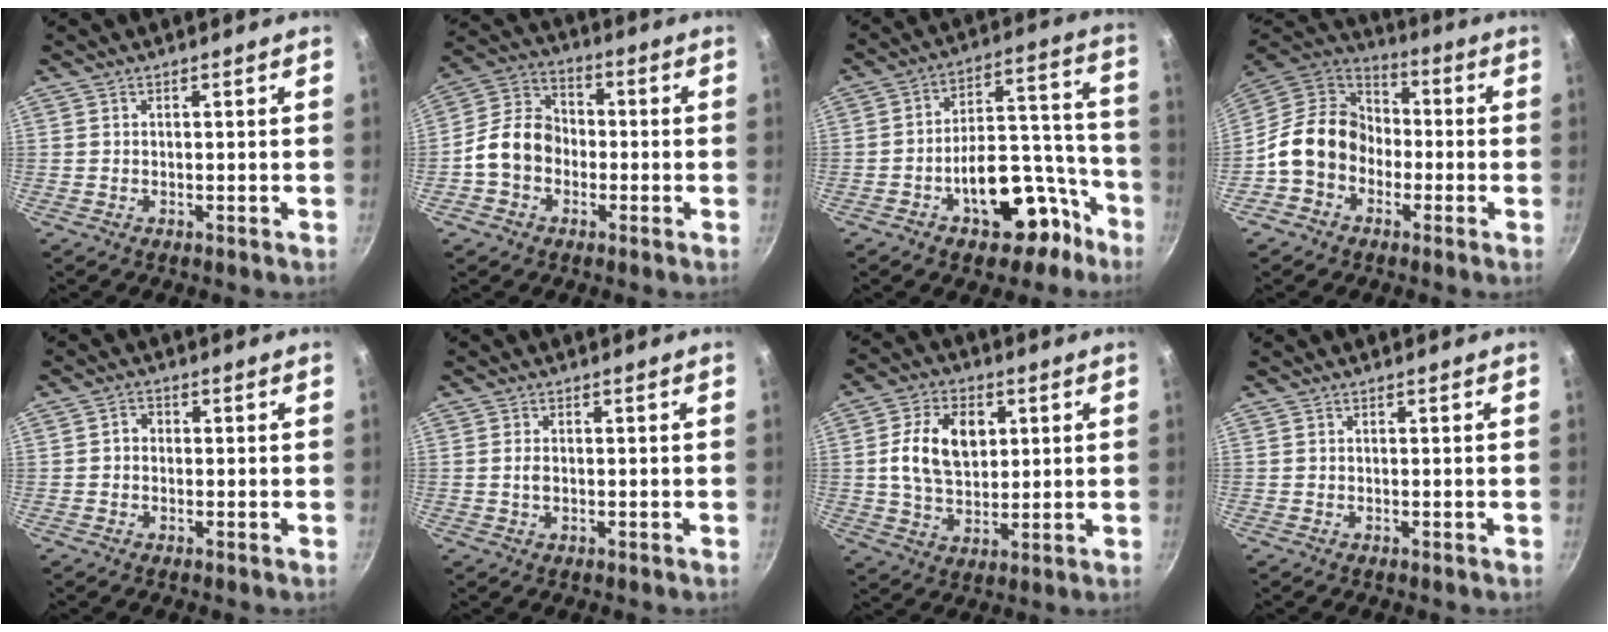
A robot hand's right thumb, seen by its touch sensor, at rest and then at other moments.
{"total": 10.3, "force": [-2.3, 8.3, 5.7], "torque": [-0.073, 0.034, -0.061]}
{"total": 17.5, "force": [-9.2, 9.7, 11.3], "torque": [-0.101, 0.097, -0.127]}
{"total": 13.8, "force": [-2.8, 11.4, 7.3], "torque": [-0.082, 0.044, -0.068]}
{"total": 2.0, "force": [-0.1, 1.7, 0.9], "torque": [-0.008, 0.007, -0.006]}
{"total": 1.7, "force": [0.0, 1.1, 1.3], "torque": [-0.024, 0.001, -0.001]}
{"total": 12.2, "force": [2.6, 8.3, 8.5], "torque": [-0.129, -0.002, 0.042]}
{"total": 0.0}